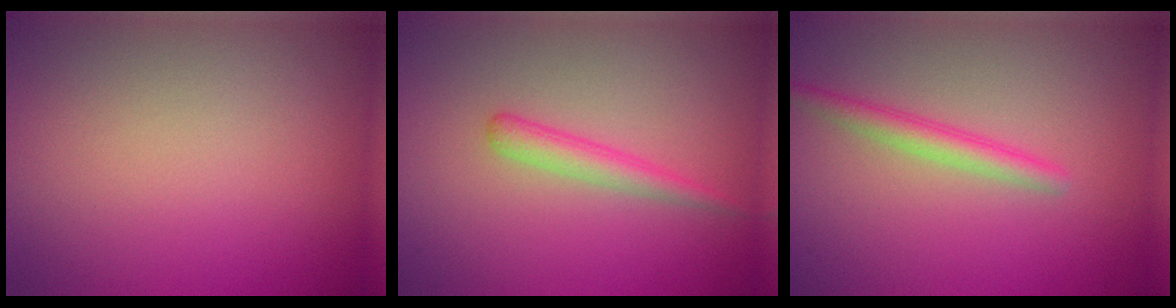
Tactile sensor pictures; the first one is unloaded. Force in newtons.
{"total": 1.9, "press": 1.9, "slide": 0.0}
{"total": 2.1, "press": 2.1, "slide": 0.1}